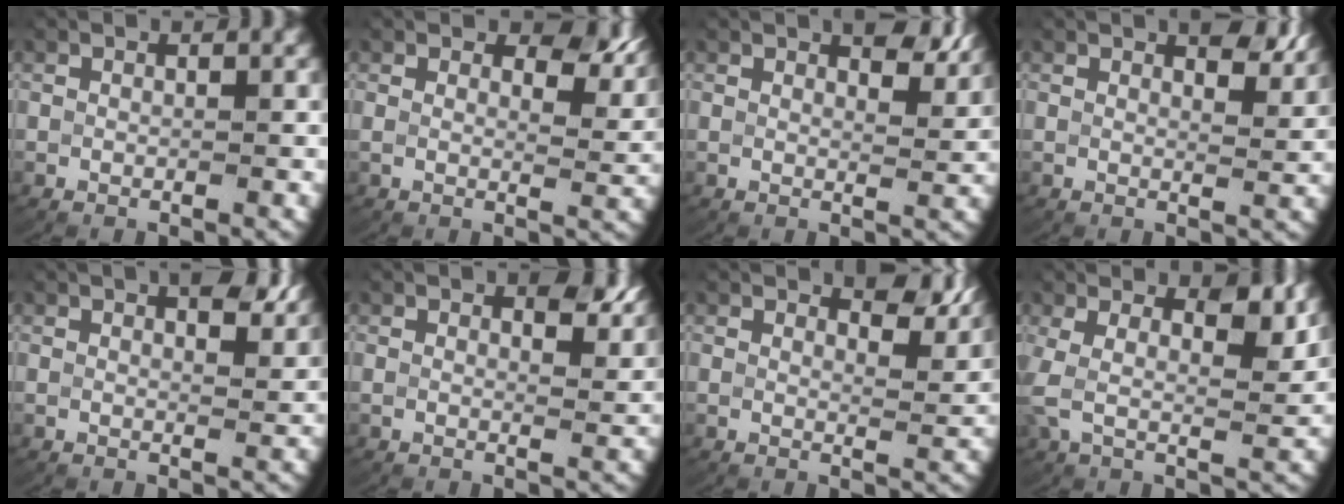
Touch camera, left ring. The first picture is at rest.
{"total": 3.7, "force": [2.5, 1.1, 2.6], "torque": [-0.037, -0.009, 0.037]}
{"total": 3.3, "force": [2.7, 0.4, 1.9], "torque": [-0.029, -0.008, 0.041]}
{"total": 3.1, "force": [2.5, 0.3, 1.8], "torque": [-0.028, -0.009, 0.039]}
{"total": 3.1, "force": [2.2, 0.4, 2.2], "torque": [-0.036, -0.008, 0.035]}
{"total": 2.9, "force": [2.0, 0.6, 2.0], "torque": [-0.029, -0.010, 0.030]}
{"total": 3.9, "force": [3.1, 0.7, 2.2], "torque": [-0.035, -0.008, 0.047]}
{"total": 4.2, "force": [1.6, 2.1, 3.3], "torque": [-0.076, -0.016, 0.029]}